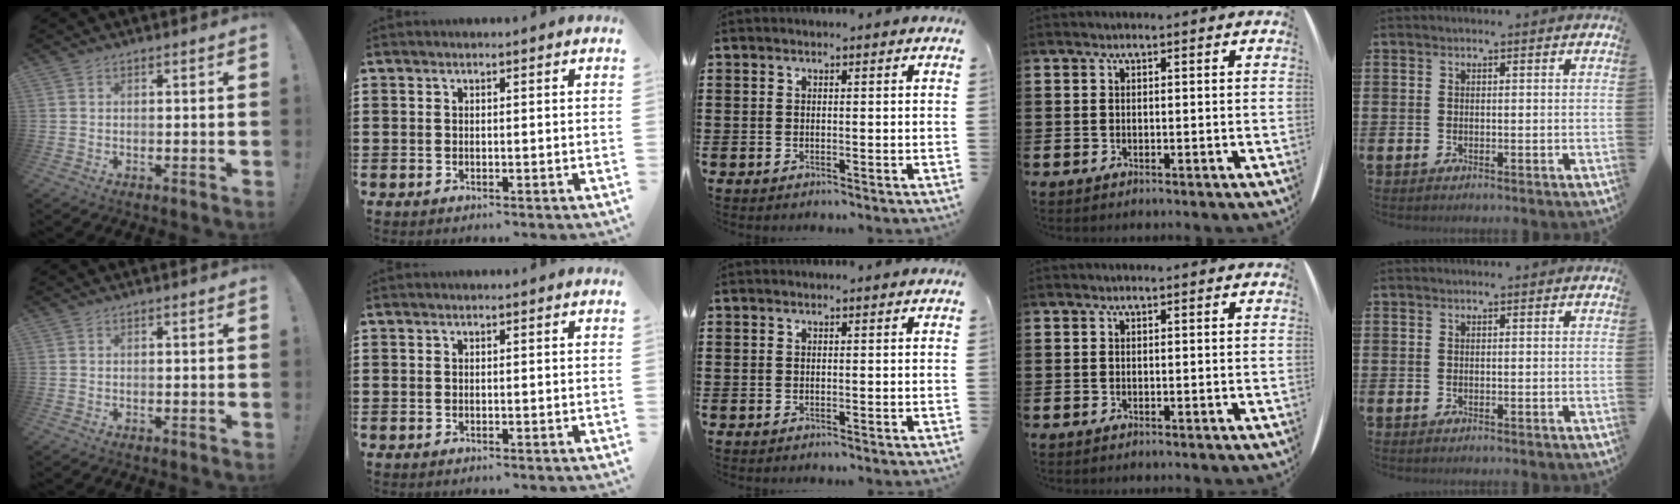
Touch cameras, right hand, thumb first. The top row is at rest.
{}